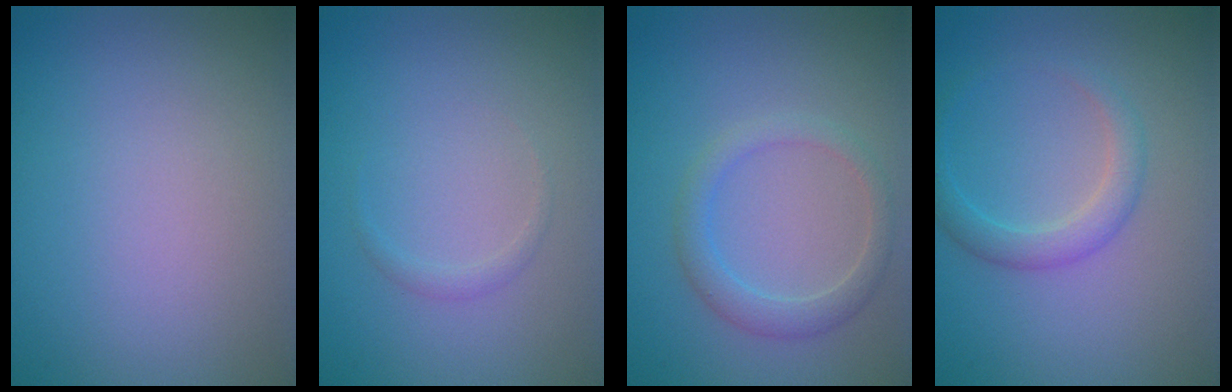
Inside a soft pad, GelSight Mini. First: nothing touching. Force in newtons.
{"total": 0.8, "press": 0.8, "slide": 0.0}
{"total": 2.3, "press": 2.3, "slide": 0.1}
{"total": 2.3, "press": 2.3, "slide": 0.2}